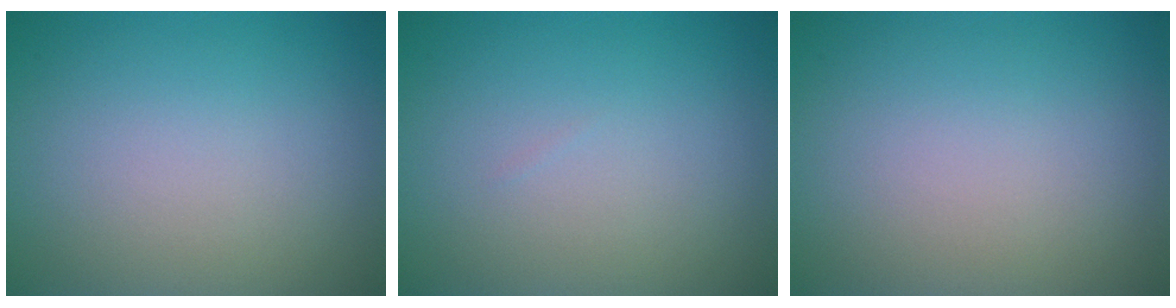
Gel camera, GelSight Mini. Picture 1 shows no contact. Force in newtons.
{"total": 0.0}
{"total": 0.0}